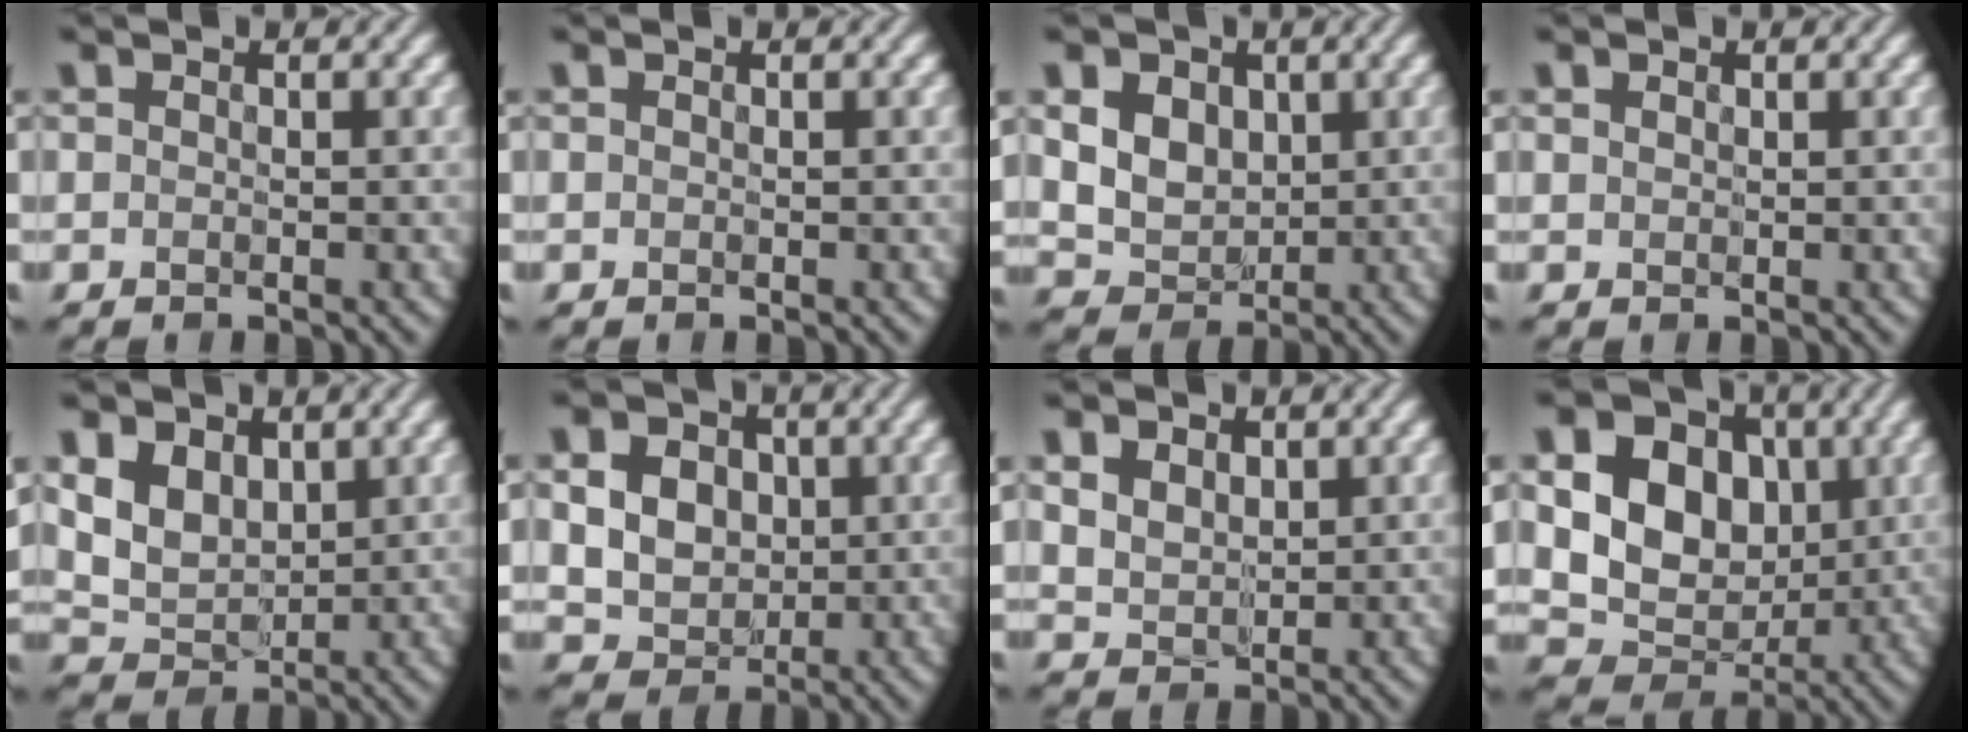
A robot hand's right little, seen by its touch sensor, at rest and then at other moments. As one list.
[{"total": 0.0}, {"total": 5.2, "force": [1.3, 4.2, 2.8], "torque": [-0.077, -0.004, 0.027]}, {"total": 0.6, "force": [0.4, 0.5, 0.2], "torque": [-0.005, 0.000, 0.010]}, {"total": 4.3, "force": [1.4, 3.2, 2.5], "torque": [-0.061, -0.008, 0.018]}, {"total": 10.4, "force": [3.0, 8.4, 5.3], "torque": [-0.110, 0.027, 0.045]}, {"total": 4.2, "force": [1.9, 3.1, 2.2], "torque": [-0.070, 0.001, 0.038]}, {"total": 11.8, "force": [2.1, 9.1, 7.2], "torque": [-0.127, 0.024, 0.017]}]